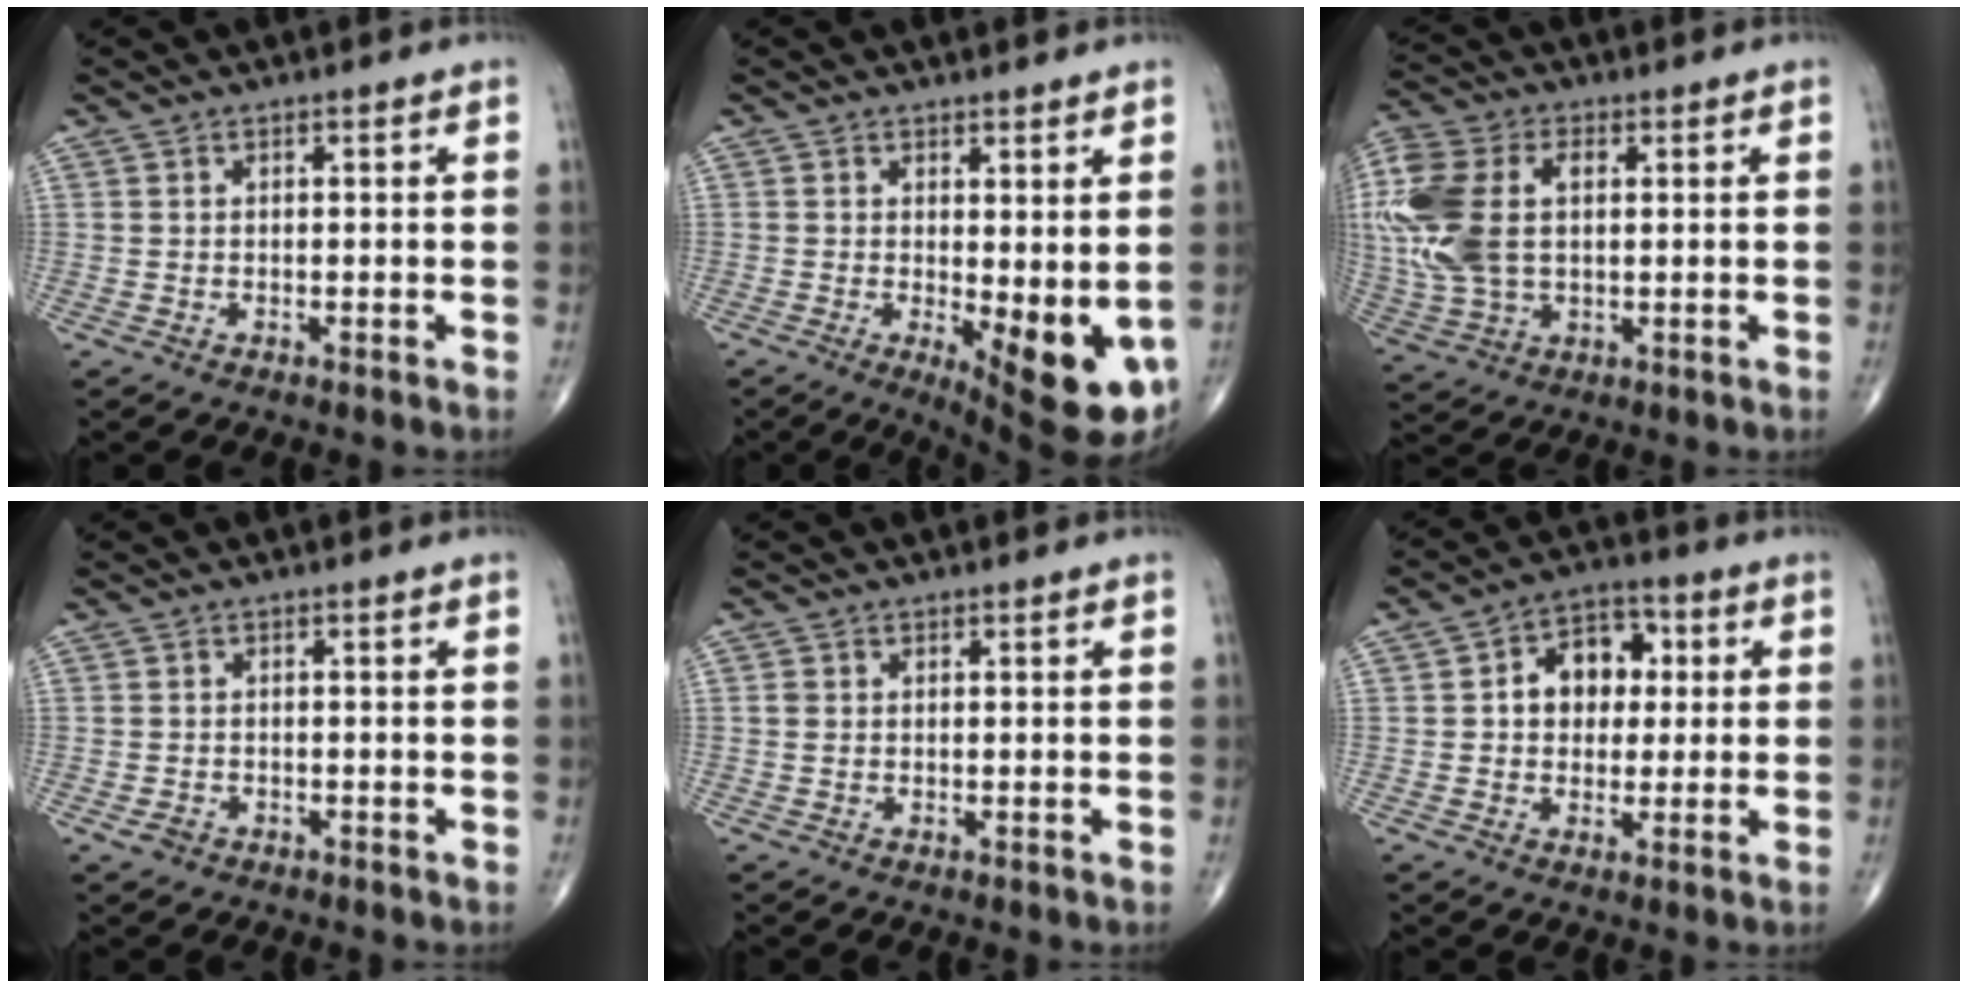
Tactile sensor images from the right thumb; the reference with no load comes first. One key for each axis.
{"total": 10.8, "fx": -1.6, "fy": 3.9, "fz": 10.0, "tx": -0.123, "ty": -0.024, "tz": -0.009}
{"total": 18.1, "fx": 2.0, "fy": 11.4, "fz": 13.9, "tx": -0.344, "ty": 0.008, "tz": 0.040}
{"total": 1.7, "fx": -0.9, "fy": 1.3, "fz": 0.7, "tx": -0.013, "ty": 0.004, "tz": -0.013}
{"total": 1.1, "fx": 0.0, "fy": 0.9, "fz": 0.6, "tx": -0.012, "ty": 0.000, "tz": 0.000}
{"total": 9.6, "fx": 1.5, "fy": 7.3, "fz": 6.1, "tx": -0.049, "ty": 0.017, "tz": 0.015}